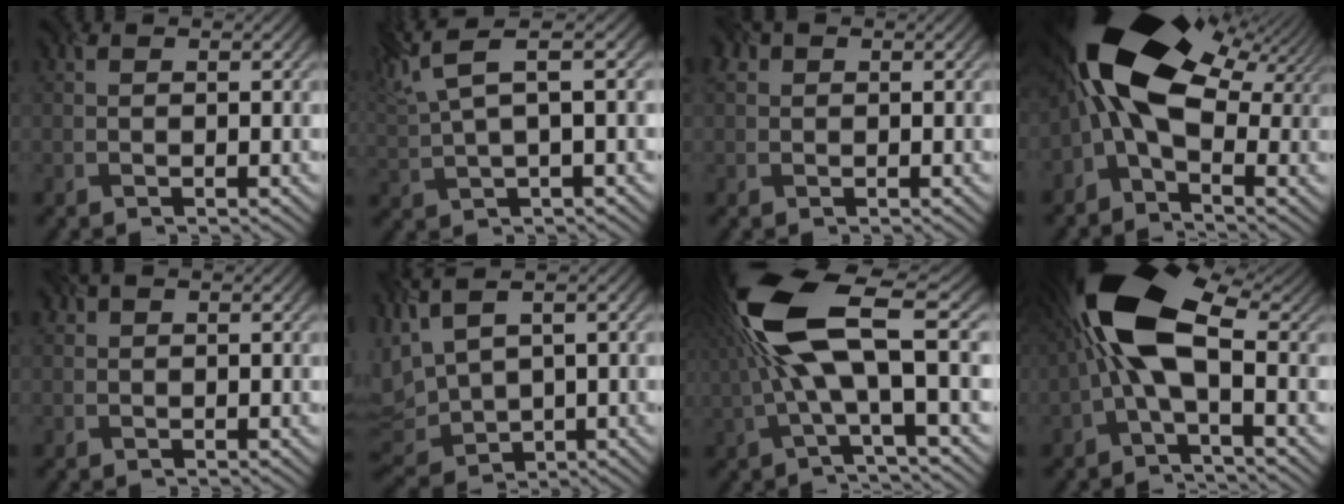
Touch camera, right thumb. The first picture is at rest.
{"total": 8.3, "force": [4.6, 1.7, 6.7], "torque": [-0.145, 0.028, 0.091]}
{"total": 2.3, "force": [1.0, 1.7, 1.2], "torque": [-0.021, 0.006, 0.013]}
{"total": 13.8, "force": [1.7, 6.7, 11.9], "torque": [-0.228, 0.011, 0.007]}
{"total": 0.7, "force": [0.3, 0.6, 0.3], "torque": [-0.003, 0.004, 0.001]}
{"total": 8.1, "force": [2.3, 4.8, 6.0], "torque": [-0.174, -0.018, 0.057]}
{"total": 13.0, "force": [1.3, 3.8, 12.4], "torque": [-0.271, 0.010, 0.024]}
{"total": 12.2, "force": [0.6, 5.4, 11.0], "torque": [-0.219, 0.026, -0.006]}